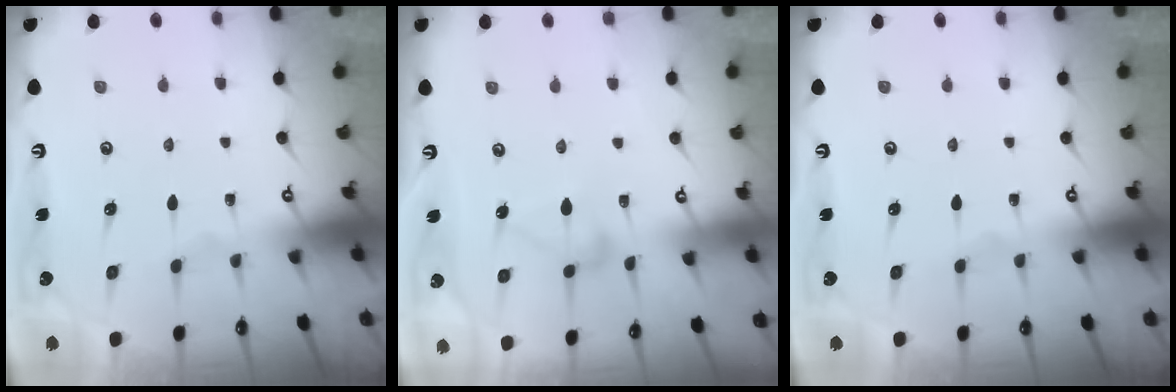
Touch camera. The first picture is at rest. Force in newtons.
{"total": 9.2, "press": 9.1, "slide": 0.6}
{"total": 0.0}